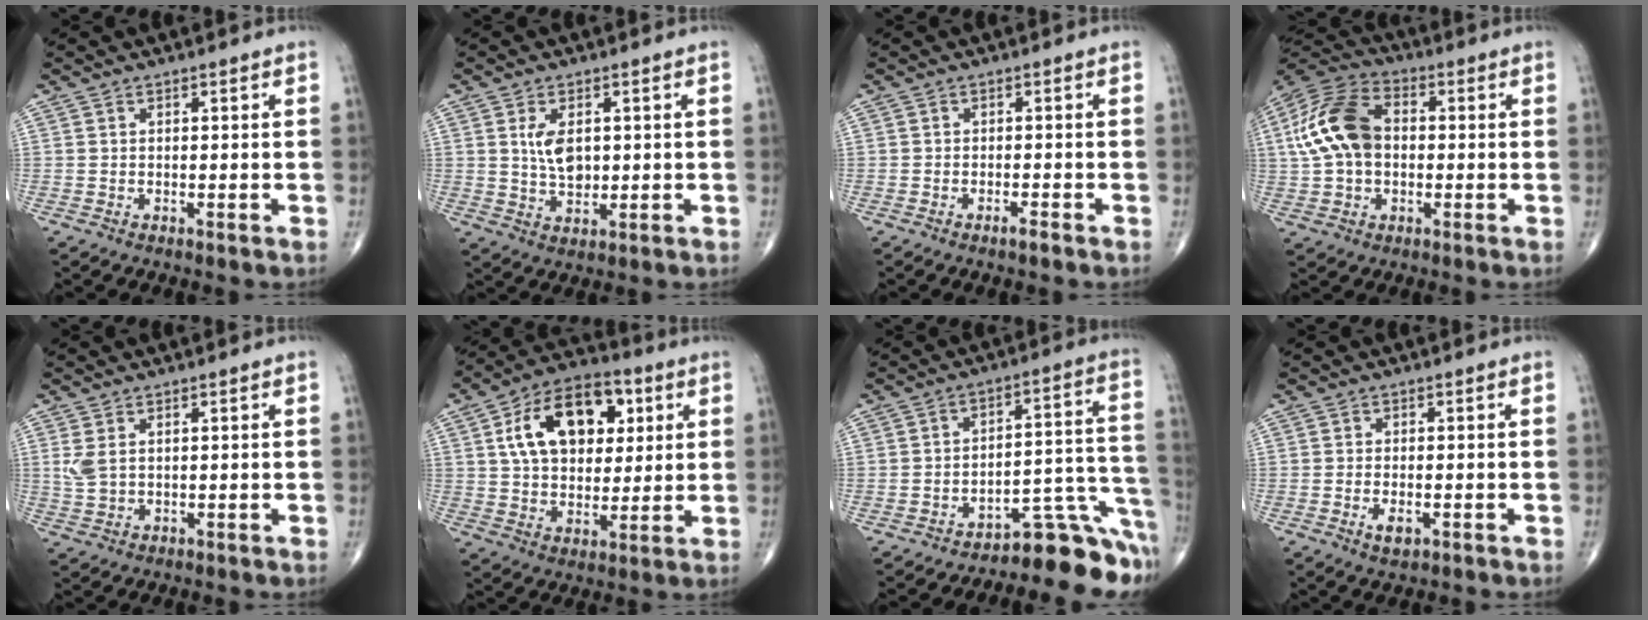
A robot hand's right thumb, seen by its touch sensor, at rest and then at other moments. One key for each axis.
{"total": 5.5, "fx": 1.0, "fy": 3.3, "fz": 4.4, "tx": -0.071, "ty": -0.008, "tz": 0.023}
{"total": 1.5, "fx": -1.1, "fy": 0.3, "fz": 1.0, "tx": -0.022, "ty": 0.000, "tz": -0.021}
{"total": 15.0, "fx": 0.9, "fy": 10.0, "fz": 11.1, "tx": -0.214, "ty": 0.029, "tz": 0.007}
{"total": 3.2, "fx": 1.0, "fy": 1.8, "fz": 2.4, "tx": -0.057, "ty": 0.000, "tz": 0.030}
{"total": 17.8, "fx": 5.4, "fy": 11.3, "fz": 12.7, "tx": -0.173, "ty": 0.003, "tz": 0.088}
{"total": 12.2, "fx": -11.0, "fy": 2.6, "fz": 4.5, "tx": -0.004, "ty": 0.126, "tz": -0.154}
{"total": 2.6, "fx": -1.0, "fy": 1.3, "fz": 2.1, "tx": -0.033, "ty": 0.000, "tz": -0.014}